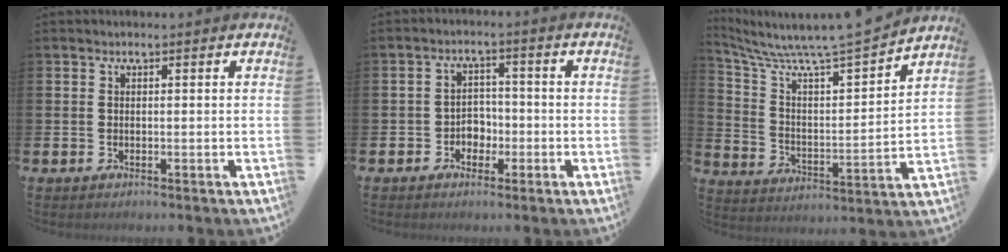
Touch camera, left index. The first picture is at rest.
{"total": 3.1, "force": [-1.5, 2.5, 1.0], "torque": [-0.025, 0.007, -0.037]}
{"total": 8.2, "force": [7.8, 0.3, 2.6], "torque": [-0.088, -0.068, 0.126]}